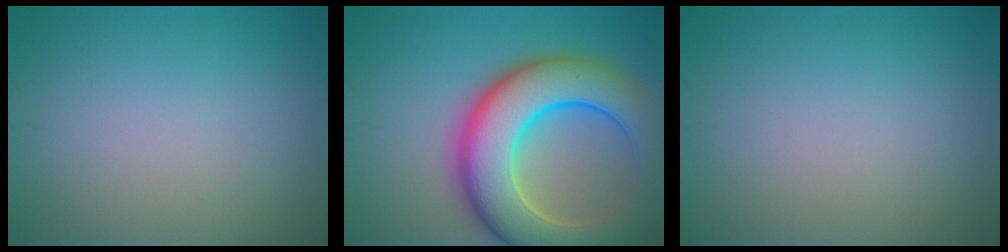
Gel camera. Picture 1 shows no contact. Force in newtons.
{"total": 11.7, "press": 11.7, "slide": 0.4}
{"total": 0.0}